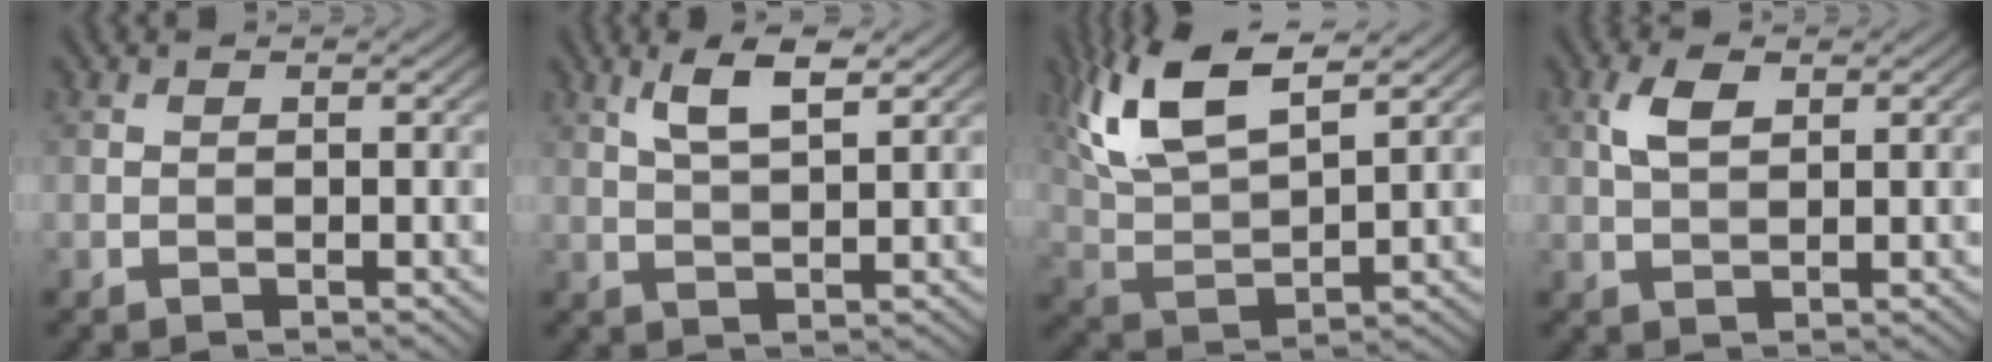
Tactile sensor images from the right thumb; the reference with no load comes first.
{"total": 4.9, "force": [2.8, 1.2, 3.9], "torque": [-0.088, 0.004, 0.057]}
{"total": 11.8, "force": [7.0, 4.0, 8.6], "torque": [-0.210, 0.012, 0.140]}
{"total": 3.4, "force": [1.4, 1.7, 2.6], "torque": [-0.059, 0.006, 0.028]}